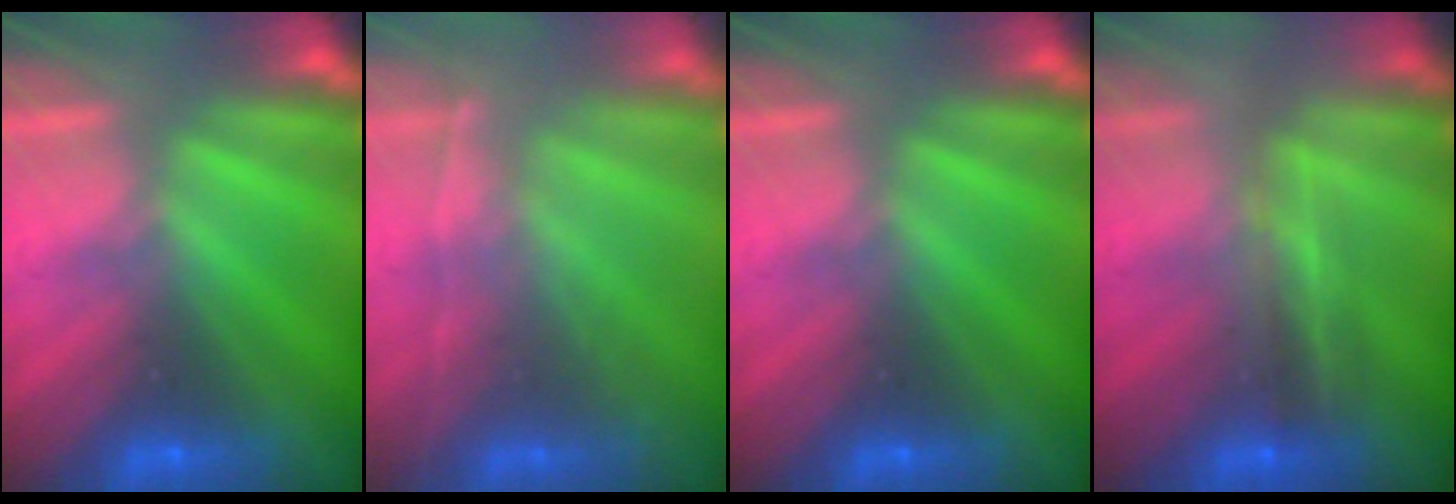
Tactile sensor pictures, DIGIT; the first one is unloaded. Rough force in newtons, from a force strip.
{"total": 1.8}
{"total": 0.0}
{"total": 2.5}